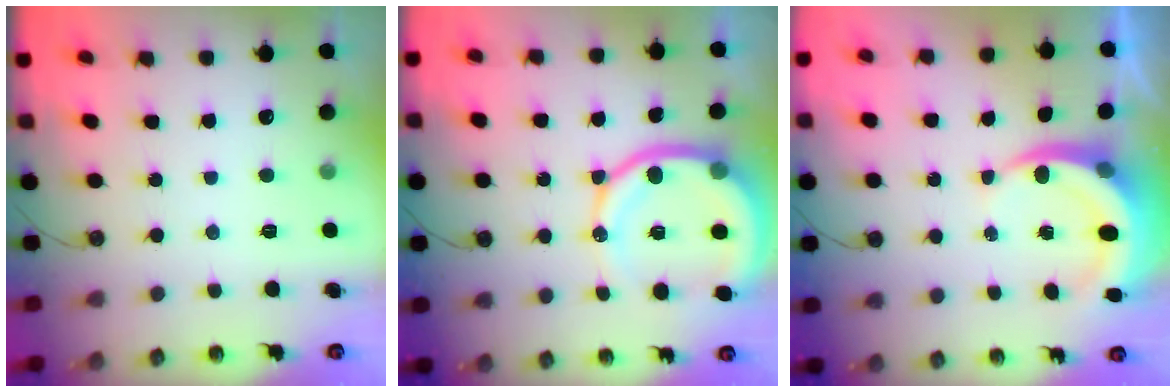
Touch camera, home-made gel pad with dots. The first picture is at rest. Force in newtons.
{"total": 15.4, "press": 15.2, "slide": 2.1}
{"total": 6.6, "press": 6.5, "slide": 0.9}